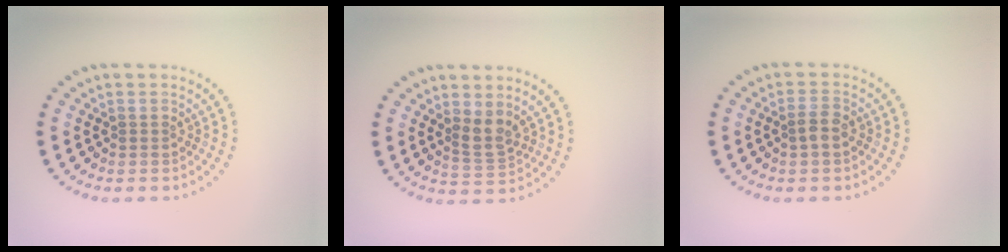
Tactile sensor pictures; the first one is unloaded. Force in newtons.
{"total": 2.3, "press": 1.9, "slide": 1.3}
{"total": 1.6, "press": 1.5, "slide": 0.5}